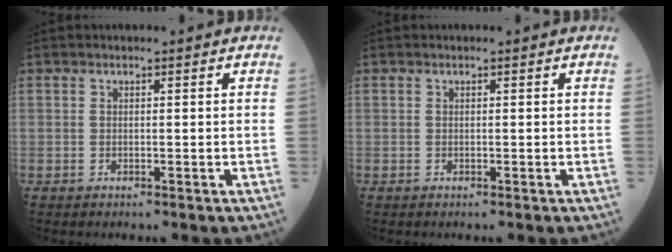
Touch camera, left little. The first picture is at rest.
{"total": 0.0}